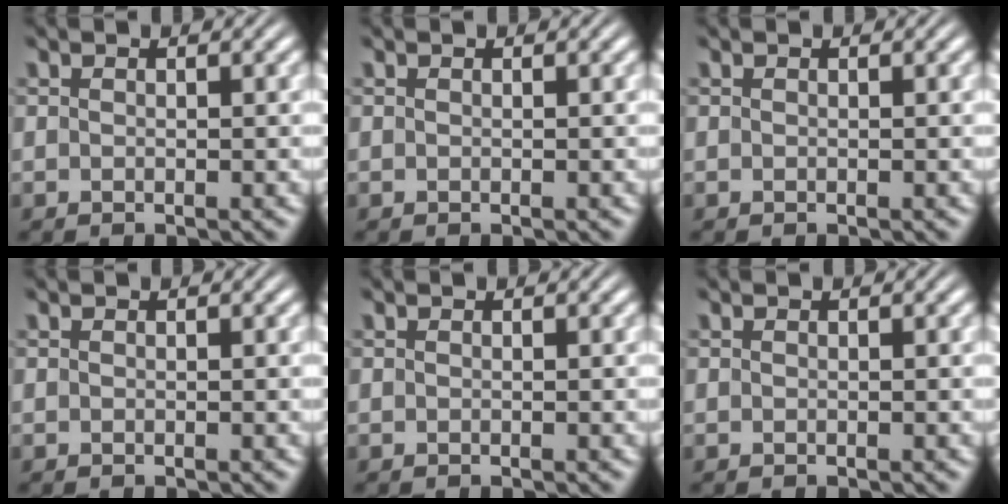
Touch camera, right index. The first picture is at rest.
{"total": 0.0}
{"total": 0.0}
{"total": 0.0}
{"total": 0.0}
{"total": 0.0}